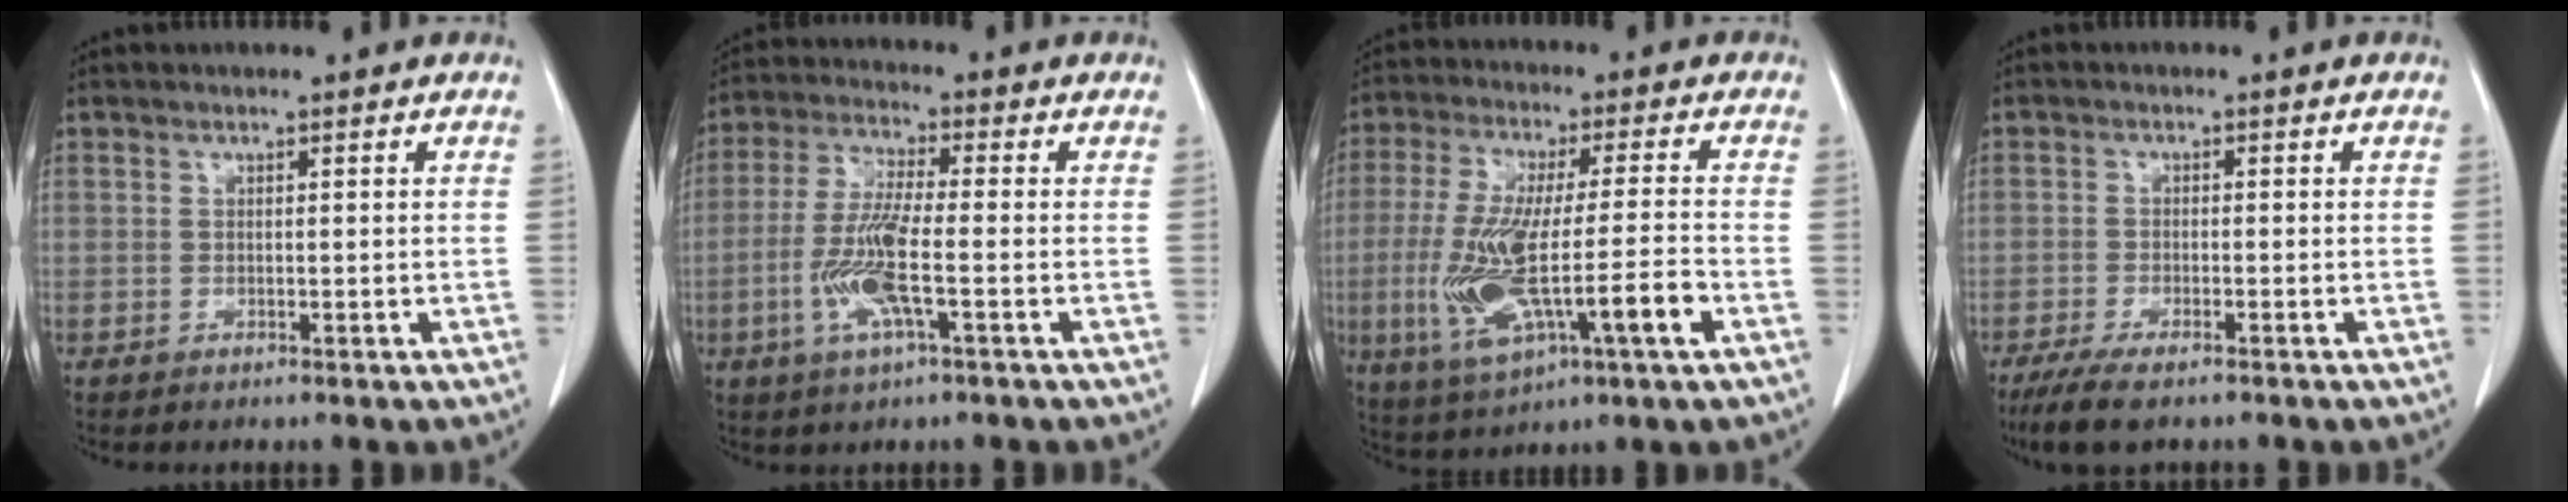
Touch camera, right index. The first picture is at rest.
{"total": 9.3, "force": [-2.5, 0.9, 8.9], "torque": [-0.188, -0.008, -0.054]}
{"total": 15.6, "force": [-4.1, 2.0, 14.9], "torque": [-0.299, -0.012, -0.066]}
{"total": 6.4, "force": [-4.7, 1.2, 4.2], "torque": [-0.075, -0.016, -0.076]}